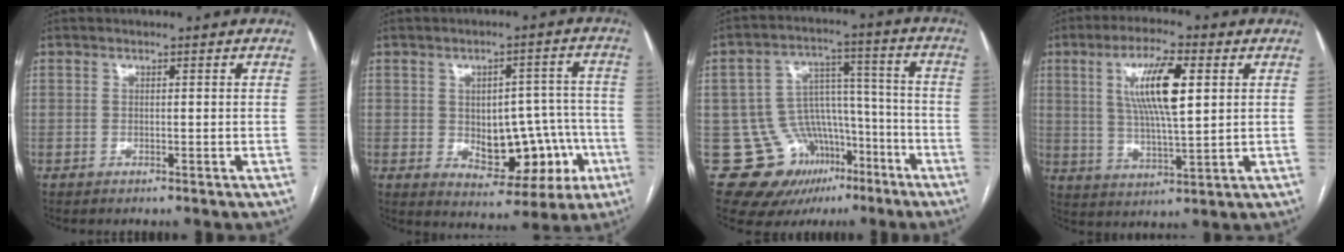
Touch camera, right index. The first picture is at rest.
{"total": 12.1, "force": [-2.5, 7.0, 9.6], "torque": [-0.109, 0.027, -0.013]}
{"total": 14.2, "force": [-7.6, 11.4, 3.9], "torque": [-0.056, 0.083, -0.101]}
{"total": 11.1, "force": [3.2, 2.0, 10.4], "torque": [-0.193, 0.006, 0.058]}